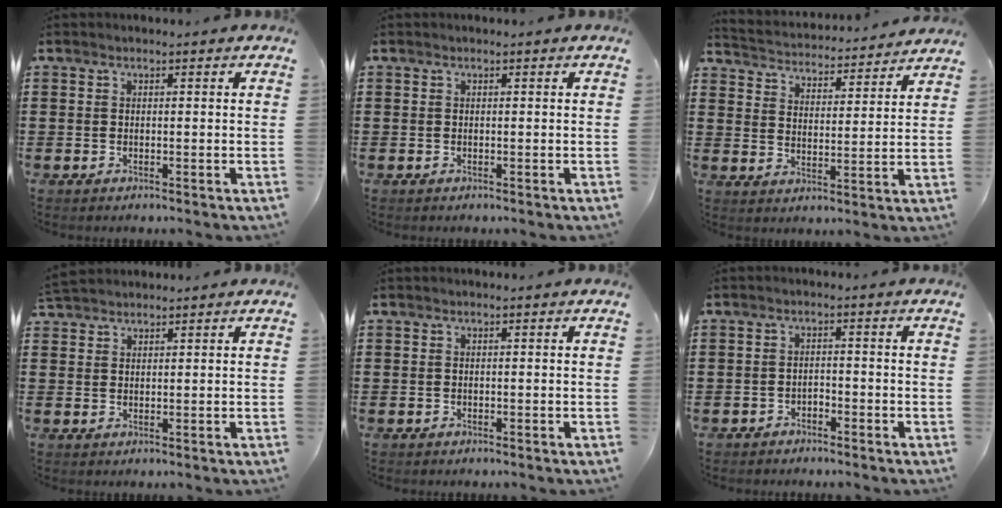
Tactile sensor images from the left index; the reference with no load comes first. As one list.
[{"total": 0.0}, {"total": 3.5, "force": [3.5, -0.1, -0.5], "torque": [-0.016, -0.032, 0.054]}, {"total": 2.5, "force": [2.4, 0.5, 0.2], "torque": [-0.010, 0.001, 0.048]}, {"total": 0.0}, {"total": 0.9, "force": [-0.9, 0.3, 0.0], "torque": [-0.005, 0.003, -0.020]}]